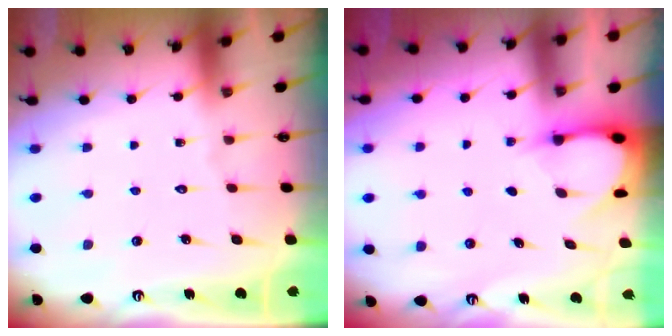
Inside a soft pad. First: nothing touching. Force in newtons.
{"total": 3.1, "press": 3.1, "slide": 0.3}